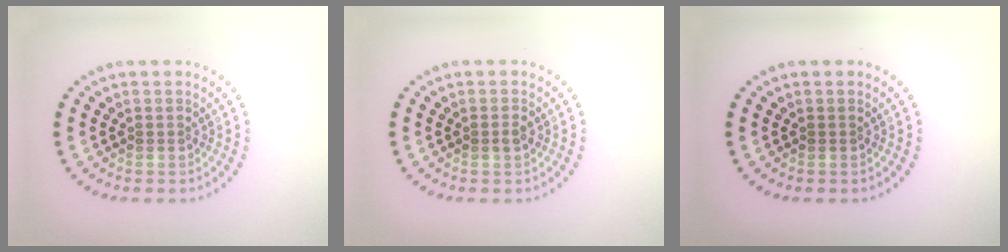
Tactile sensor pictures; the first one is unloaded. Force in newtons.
{"total": 0.9, "press": 0.9, "slide": 0.0}
{"total": 0.0}